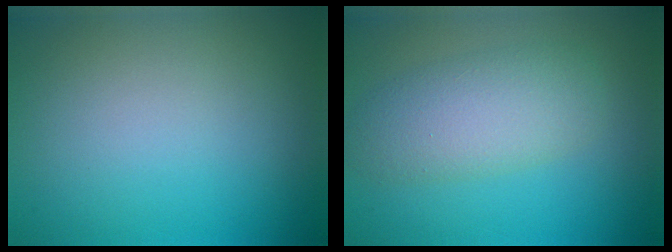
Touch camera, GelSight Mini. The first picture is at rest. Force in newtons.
{"total": 4.9, "press": 4.9, "slide": 0.1}